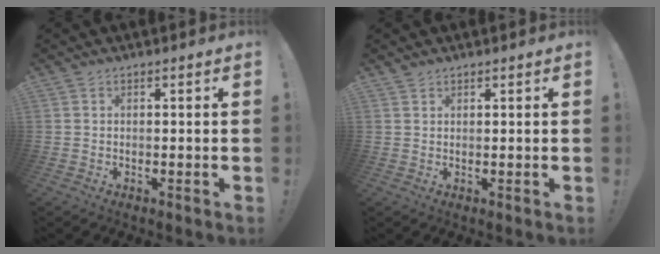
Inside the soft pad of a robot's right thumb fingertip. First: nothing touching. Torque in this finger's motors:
{"motor_torque": [0.11, -0.13, -0.02, 0.23, 0.06]}